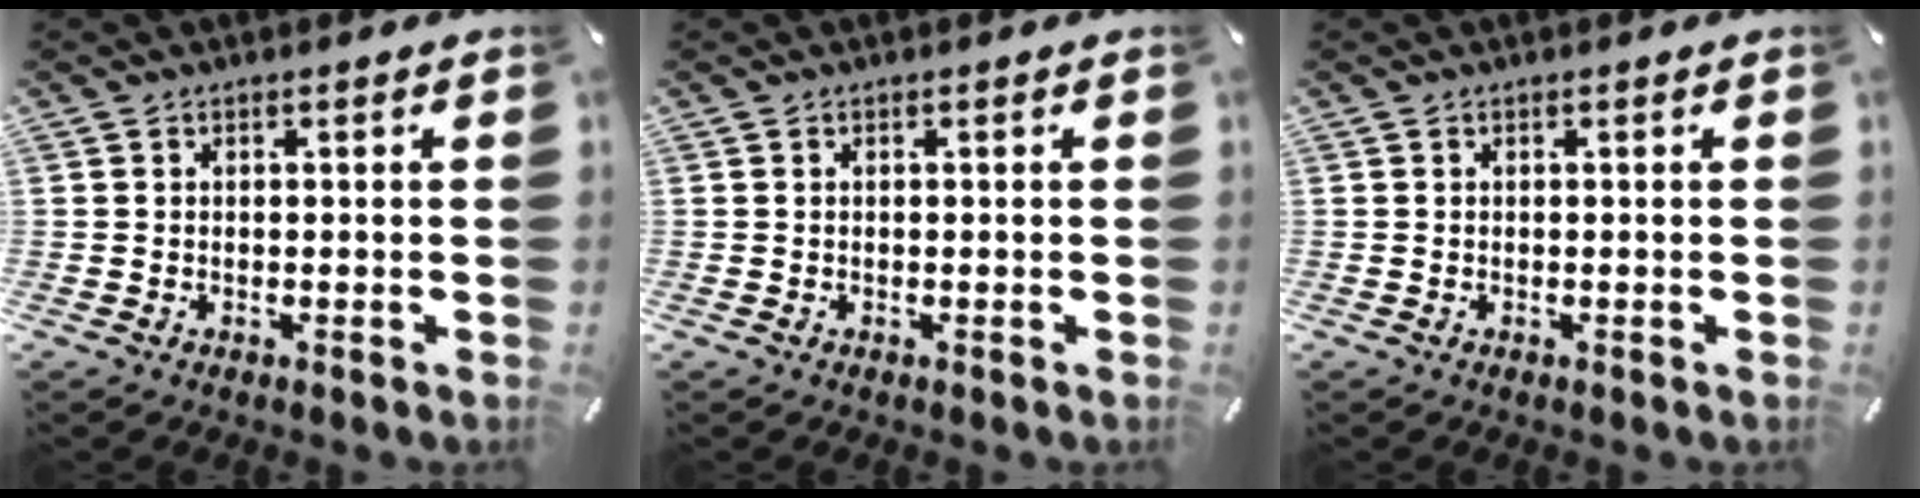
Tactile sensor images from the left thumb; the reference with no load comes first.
{"total": 0.0}
{"total": 0.0}